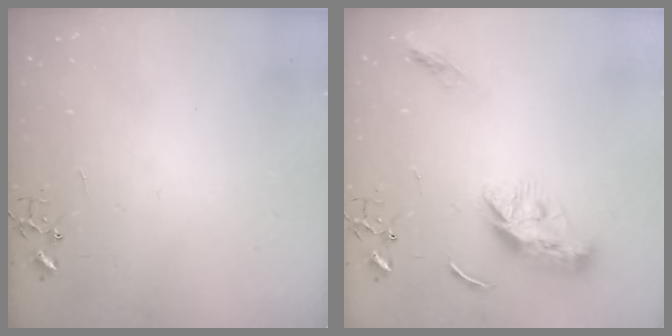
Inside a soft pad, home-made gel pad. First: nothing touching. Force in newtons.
{"total": 11.0, "press": 11.0, "slide": 0.1}